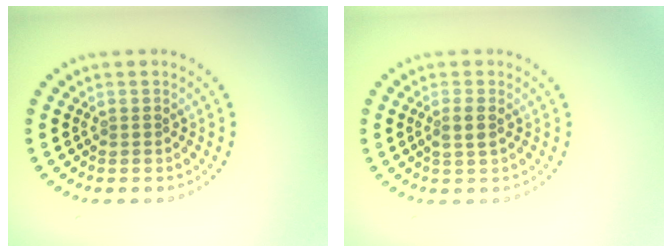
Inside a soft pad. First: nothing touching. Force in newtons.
{"total": 1.5, "press": 1.4, "slide": 0.6}